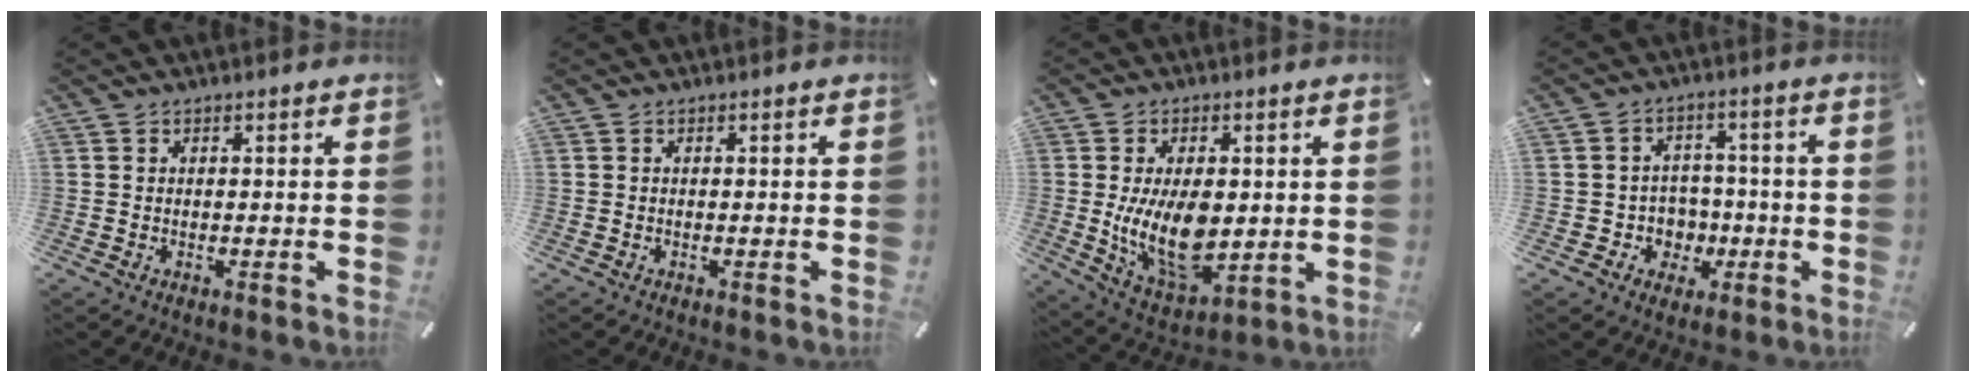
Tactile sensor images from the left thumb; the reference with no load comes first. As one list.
[{"total": 0.0}, {"total": 14.3, "force": [0.2, 8.5, 11.5], "torque": [-0.217, -0.022, 0.006]}, {"total": 6.7, "force": [-1.1, 6.5, 1.0], "torque": [-0.013, 0.004, -0.013]}]